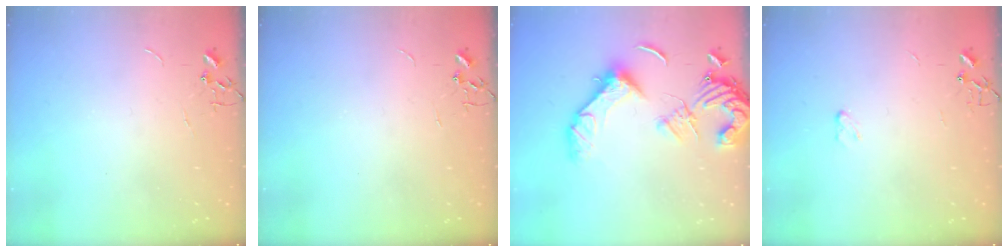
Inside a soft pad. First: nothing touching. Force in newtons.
{"total": 0.0}
{"total": 16.2, "press": 16.0, "slide": 2.2}
{"total": 2.9, "press": 2.8, "slide": 0.4}